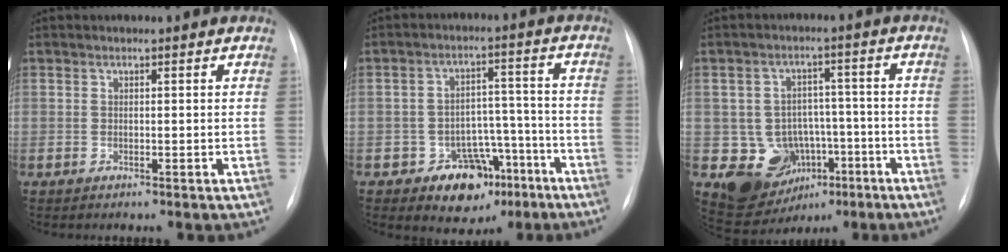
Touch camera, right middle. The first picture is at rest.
{"total": 8.9, "force": [-5.0, 6.3, 3.8], "torque": [-0.034, 0.032, -0.065]}
{"total": 10.0, "force": [-3.7, 8.6, 3.5], "torque": [-0.054, 0.029, -0.042]}